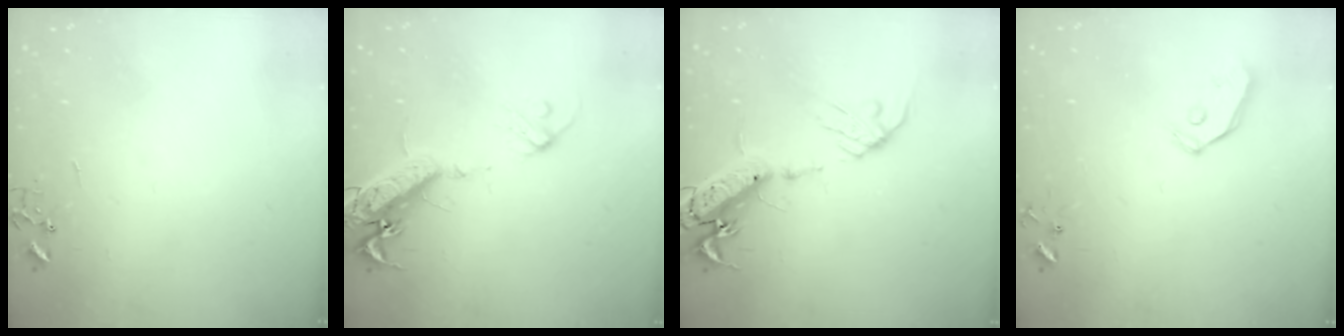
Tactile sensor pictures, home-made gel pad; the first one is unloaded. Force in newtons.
{"total": 17.8, "press": 17.4, "slide": 3.8}
{"total": 18.1, "press": 17.7, "slide": 3.8}
{"total": 4.8, "press": 4.8, "slide": 0.5}